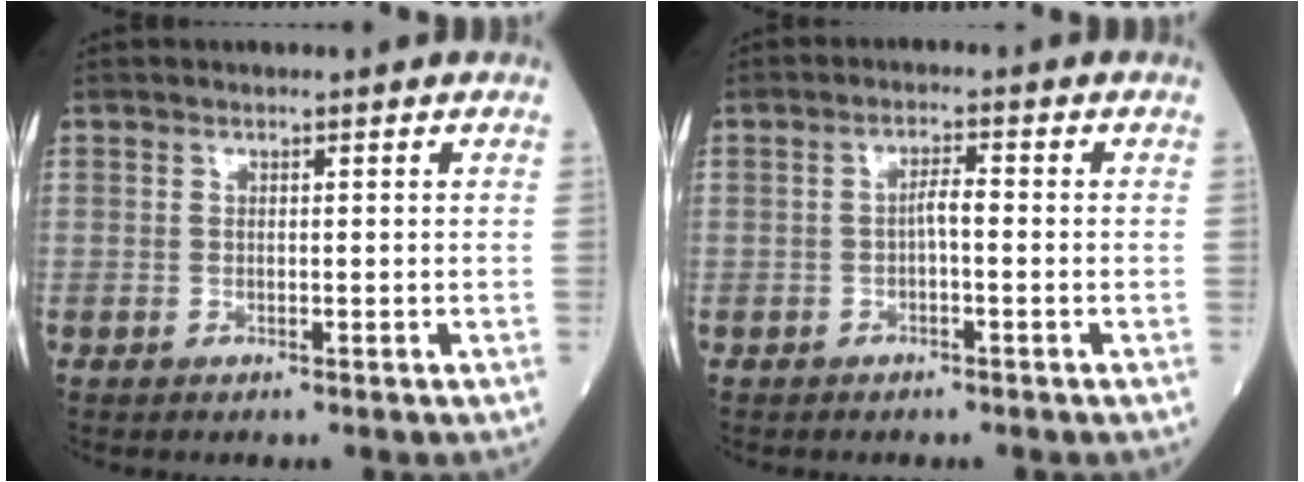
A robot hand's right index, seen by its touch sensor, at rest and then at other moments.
{"total": 2.2, "force": [-0.5, 0.4, 2.1], "torque": [-0.035, 0.005, -0.010]}